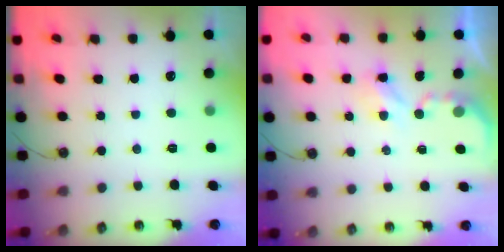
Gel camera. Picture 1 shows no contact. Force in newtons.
{"total": 2.8, "press": 2.8, "slide": 0.4}